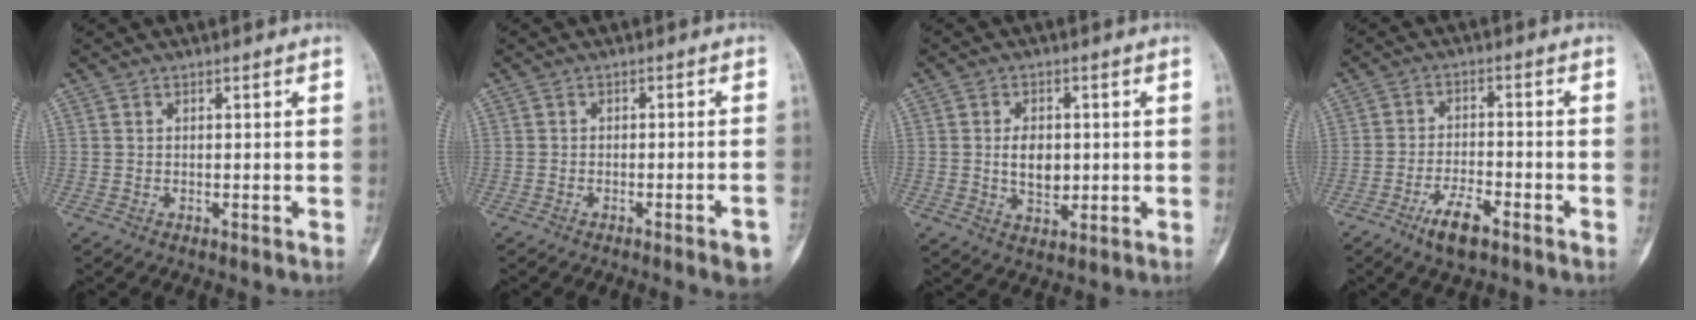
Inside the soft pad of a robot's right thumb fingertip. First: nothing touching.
{"total": 4.8, "force": [-2.6, 0.6, 4.0], "torque": [-0.050, 0.013, -0.032]}
{"total": 6.1, "force": [0.1, 4.1, 4.4], "torque": [-0.058, -0.004, 0.007]}
{"total": 6.5, "force": [-4.1, 2.0, 4.7], "torque": [-0.088, 0.016, -0.071]}